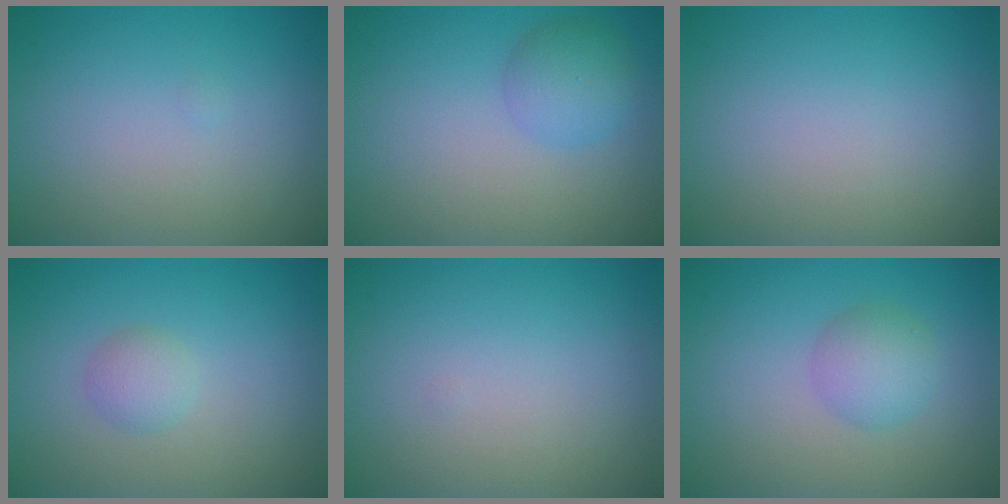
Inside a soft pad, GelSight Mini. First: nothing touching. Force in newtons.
{"total": 3.0, "press": 3.0, "slide": 0.1}
{"total": 0.0}
{"total": 1.6, "press": 1.6, "slide": 0.1}
{"total": 0.0}
{"total": 2.7, "press": 2.7, "slide": 0.1}